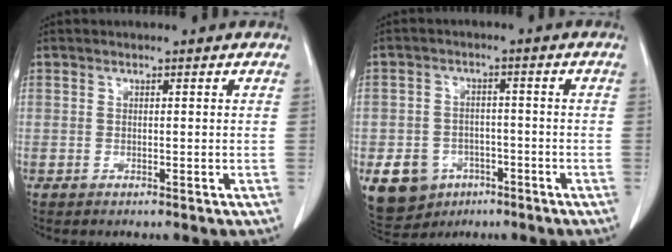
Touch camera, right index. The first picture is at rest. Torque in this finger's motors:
{"motor_torque": [0.03, -0.03, -0.34, -0.21]}